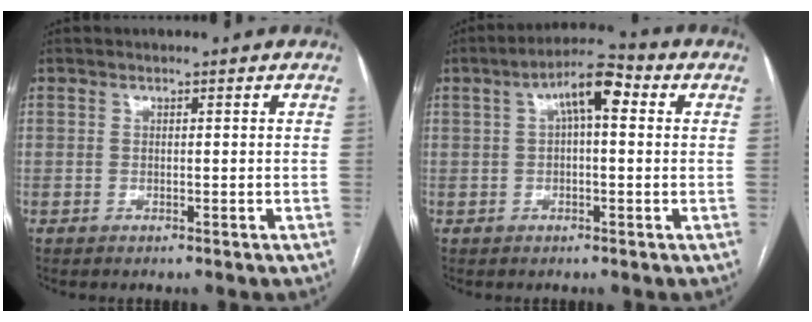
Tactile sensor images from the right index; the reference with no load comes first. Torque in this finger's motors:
{"motor_torque": [0.40, -0.05, 0.21, 0.13]}